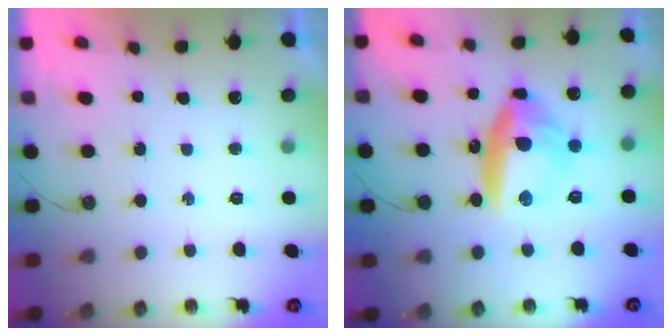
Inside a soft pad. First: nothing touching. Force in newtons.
{"total": 11.9, "press": 11.6, "slide": 2.6}